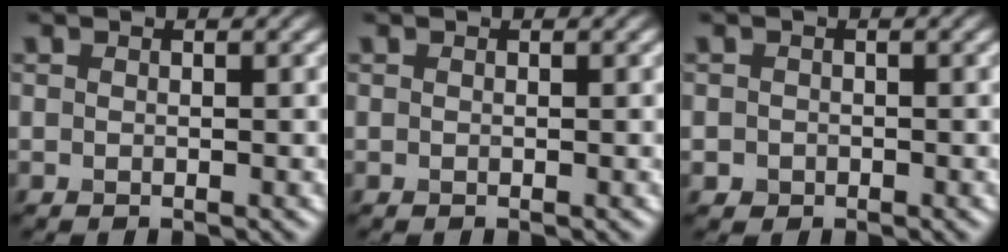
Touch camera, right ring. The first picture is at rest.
{"total": 0.0}
{"total": 0.9, "force": [-0.3, 0.8, 0.1], "torque": [0.007, -0.004, -0.007]}